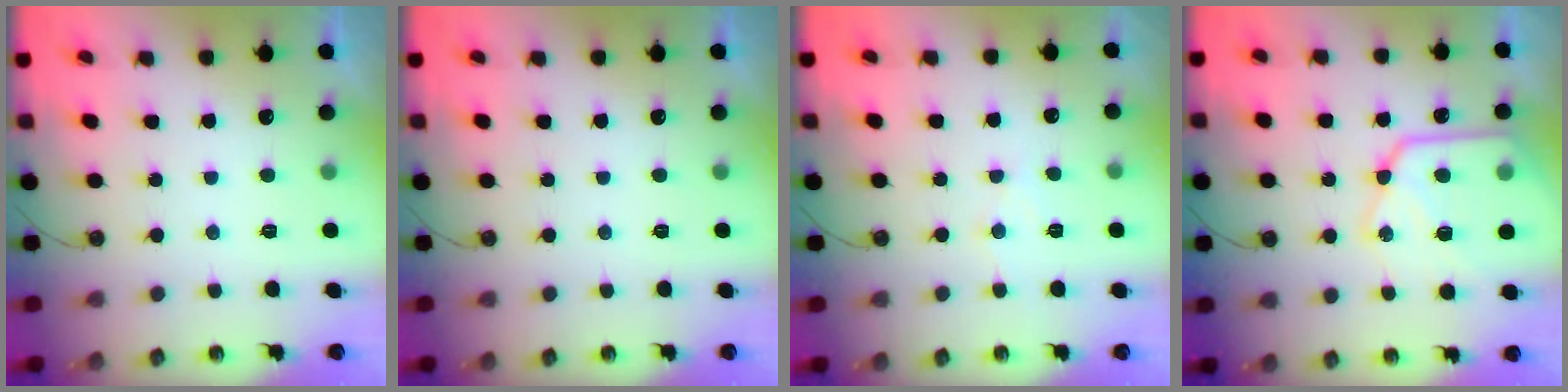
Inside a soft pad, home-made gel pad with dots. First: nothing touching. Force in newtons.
{"total": 0.0}
{"total": 6.1, "press": 6.1, "slide": 0.4}
{"total": 18.8, "press": 18.7, "slide": 1.9}